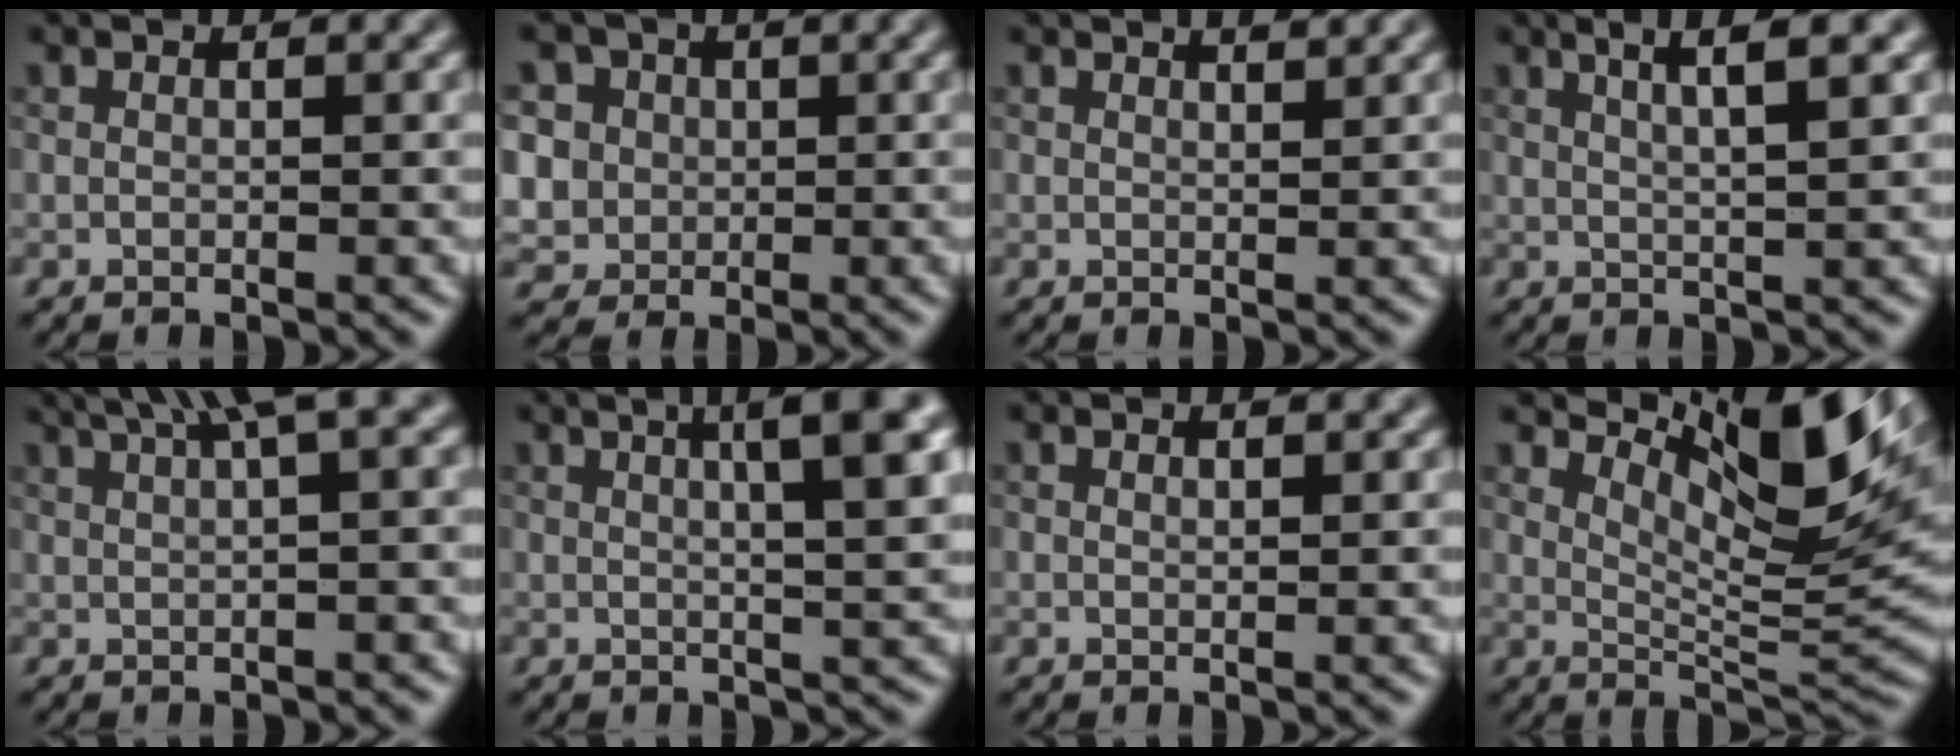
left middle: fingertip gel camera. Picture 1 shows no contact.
{"total": 6.7, "force": [2.5, 5.8, 2.2], "torque": [-0.069, 0.027, 0.038]}
{"total": 2.4, "force": [2.0, 0.7, 1.0], "torque": [0.009, 0.018, 0.009]}
{"total": 3.1, "force": [1.6, 0.0, 2.7], "torque": [-0.041, 0.008, 0.040]}
{"total": 5.0, "force": [3.1, 0.6, 3.9], "torque": [-0.057, 0.023, 0.051]}
{"total": 6.4, "force": [2.4, 1.3, 5.7], "torque": [-0.050, 0.024, 0.040]}
{"total": 0.7, "force": [0.4, 0.2, 0.6], "torque": [-0.004, 0.005, 0.004]}
{"total": 9.6, "force": [5.4, 2.4, 7.5], "torque": [-0.121, 0.002, 0.110]}